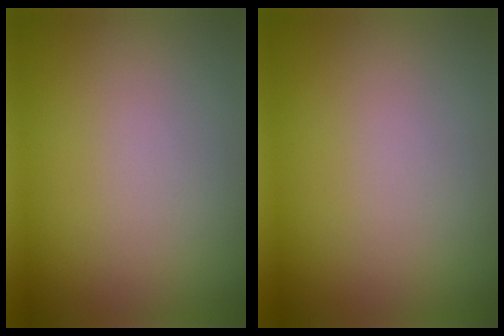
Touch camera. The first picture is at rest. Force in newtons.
{"total": 0.0}